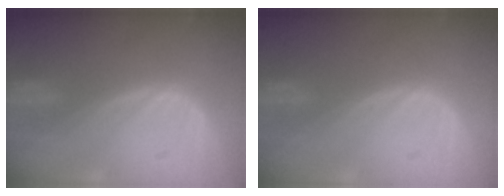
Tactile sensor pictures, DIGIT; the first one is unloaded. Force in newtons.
{"total": 0.0}